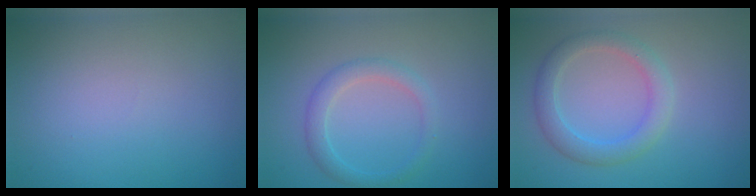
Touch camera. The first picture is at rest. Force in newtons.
{"total": 2.2, "press": 2.2, "slide": 0.2}
{"total": 3.1, "press": 3.0, "slide": 0.4}